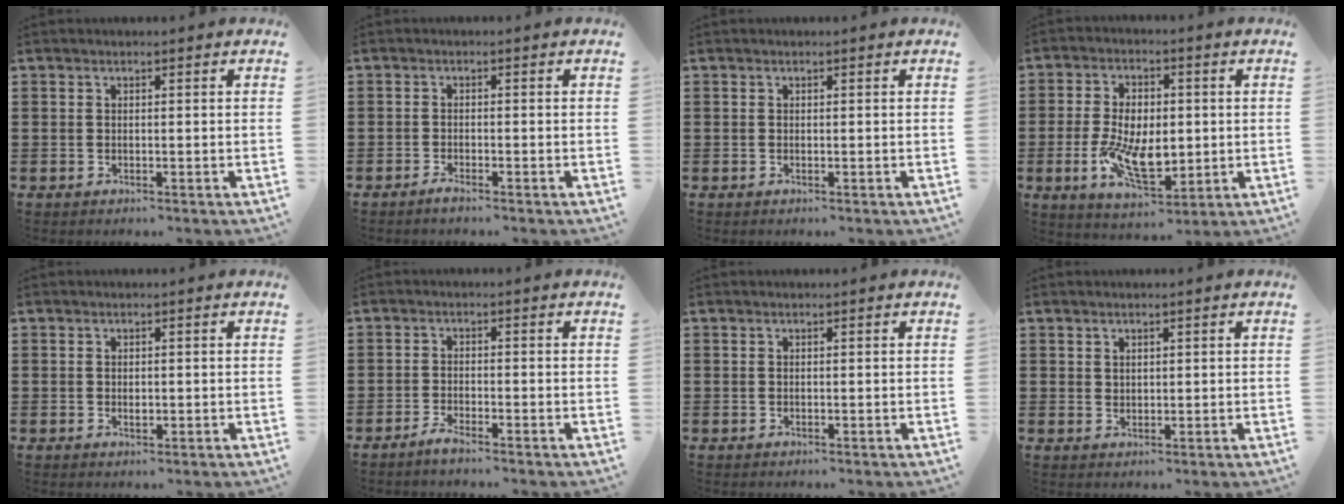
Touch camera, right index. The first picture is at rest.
{"total": 1.3, "force": [-1.2, 0.1, 0.5], "torque": [-0.018, -0.006, -0.025]}
{"total": 0.0}
{"total": 9.7, "force": [-1.3, 5.3, 8.0], "torque": [-0.173, 0.004, -0.023]}
{"total": 1.1, "force": [-0.1, 0.6, 0.9], "torque": [-0.017, 0.001, -0.002]}
{"total": 1.9, "force": [-1.8, 0.0, 0.7], "torque": [-0.021, -0.001, -0.036]}
{"total": 0.0}
{"total": 1.3, "force": [1.1, 0.7, 0.2], "torque": [-0.004, 0.002, 0.021]}